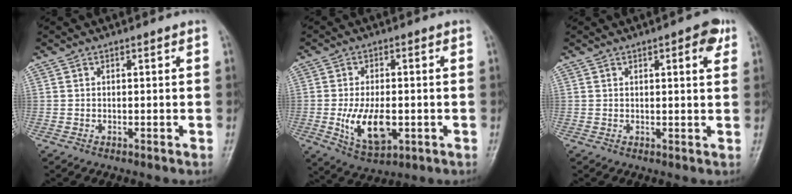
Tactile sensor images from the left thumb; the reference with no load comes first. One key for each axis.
{"total": 10.3, "fx": -2.1, "fy": 5.6, "fz": 8.4, "tx": -0.142, "ty": -0.004, "tz": -0.027}
{"total": 4.5, "fx": 2.1, "fy": 1.5, "fz": 3.7, "tx": -0.035, "ty": -0.004, "tz": 0.021}